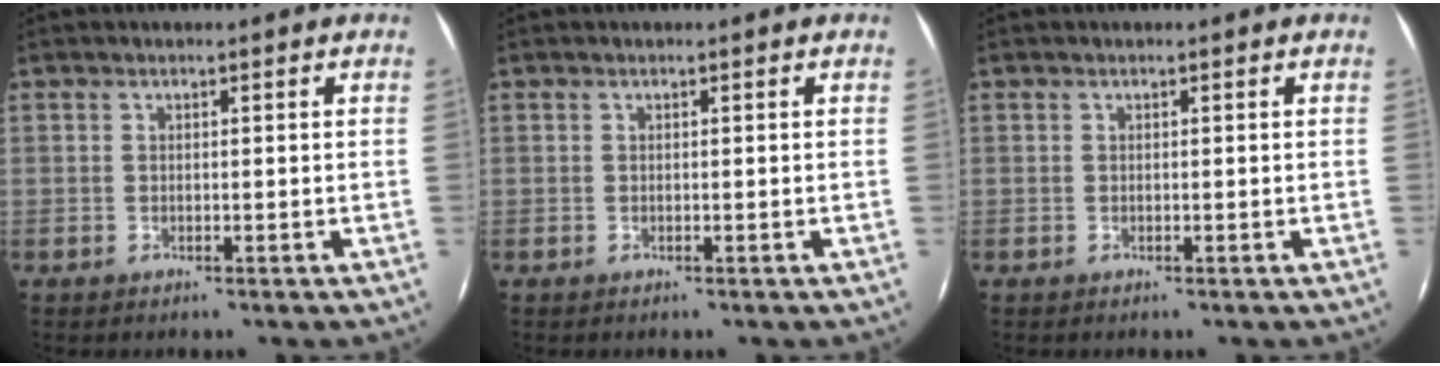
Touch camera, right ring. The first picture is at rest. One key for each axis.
{"total": 0.0}
{"total": 0.0}